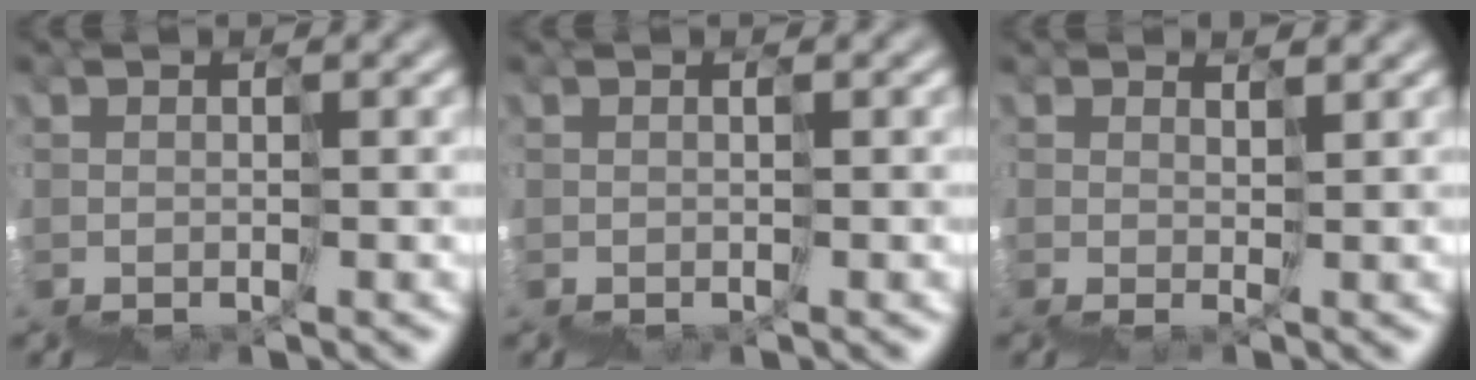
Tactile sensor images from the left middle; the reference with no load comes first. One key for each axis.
{"total": 0.0}
{"total": 2.3, "fx": 1.5, "fy": 0.5, "fz": 1.6, "tx": 0.002, "ty": 0.008, "tz": 0.033}